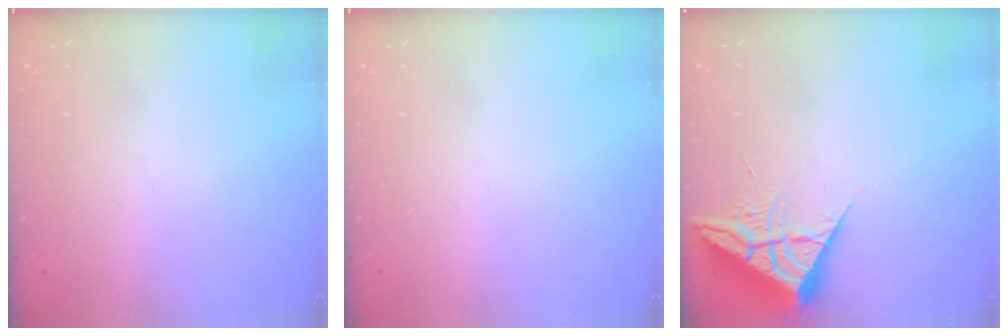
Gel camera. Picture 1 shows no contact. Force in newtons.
{"total": 0.0}
{"total": 6.9, "press": 6.9, "slide": 0.4}